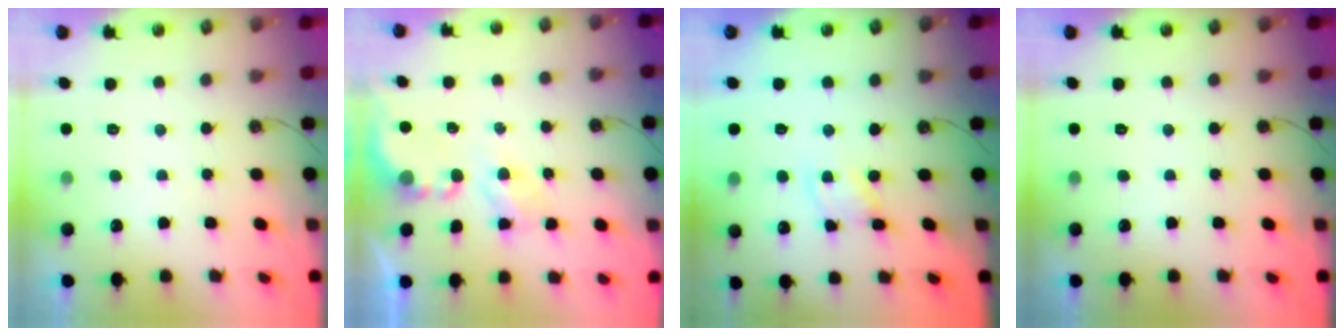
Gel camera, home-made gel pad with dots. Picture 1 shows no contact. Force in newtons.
{"total": 3.9, "press": 3.9, "slide": 0.1}
{"total": 1.6, "press": 1.6, "slide": 0.2}
{"total": 0.0}